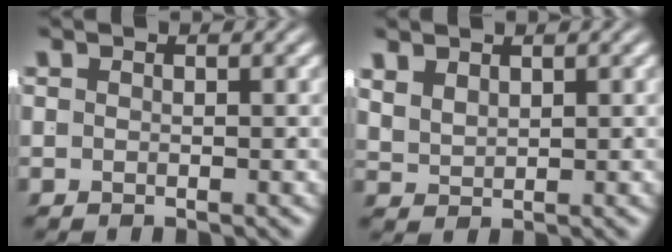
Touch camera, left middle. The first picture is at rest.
{"total": 2.0, "force": [1.6, 0.9, 0.8], "torque": [-0.022, -0.006, 0.041]}